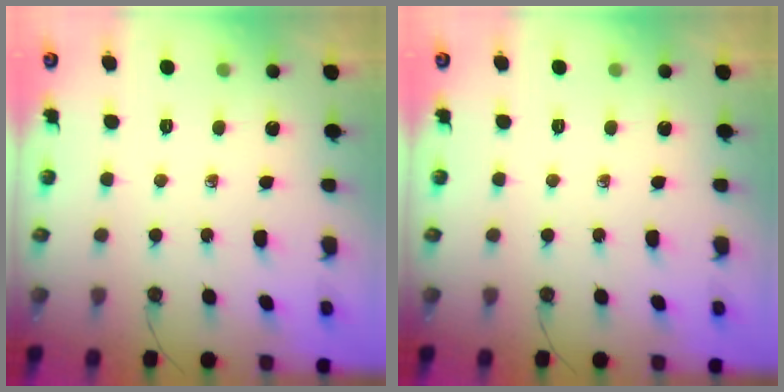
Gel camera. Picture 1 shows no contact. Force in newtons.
{"total": 0.0}